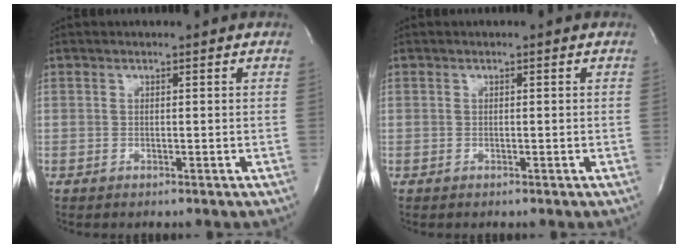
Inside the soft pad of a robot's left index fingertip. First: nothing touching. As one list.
[{"total": 0.0}]